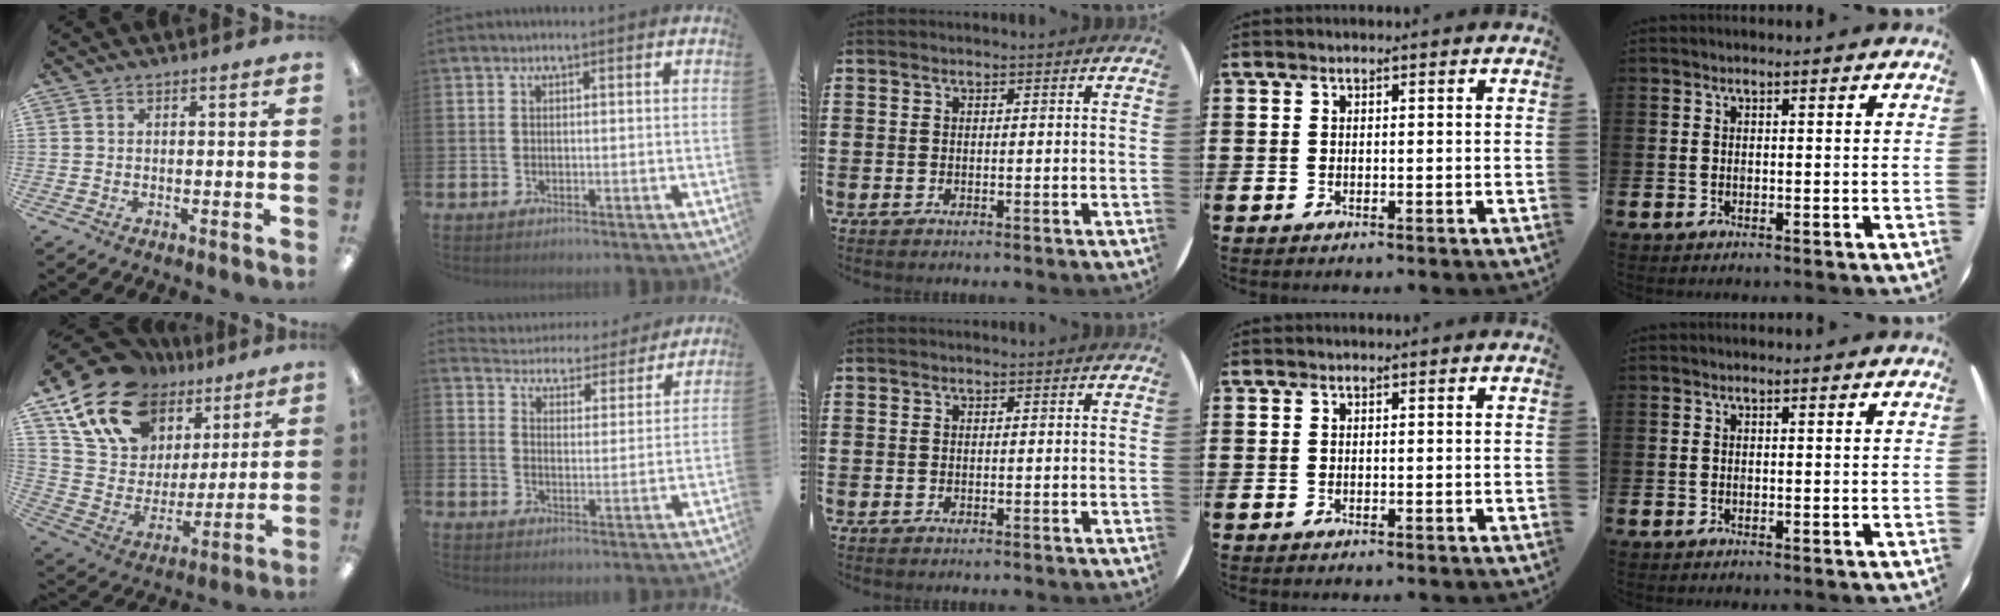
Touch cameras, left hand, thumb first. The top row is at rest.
{"thumb": {"total": 18.7, "force": [12.6, 11.6, 7.3], "torque": [-0.151, -0.066, 0.236]}, "index": {"total": 4.5, "force": [4.3, 1.2, -0.1], "torque": [-0.017, -0.043, 0.068]}}